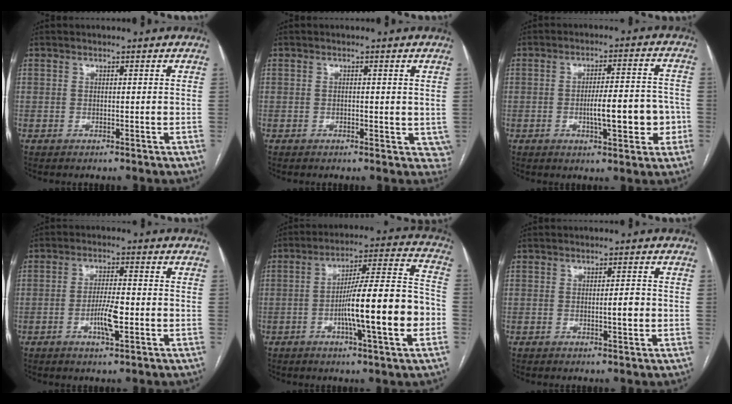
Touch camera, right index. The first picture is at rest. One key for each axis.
{"total": 2.9, "fx": 0.0, "fy": 2.0, "fz": 2.1, "tx": -0.012, "ty": 0.001, "tz": -0.002}
{"total": 9.3, "fx": -2.2, "fy": 2.3, "fz": 8.8, "tx": -0.131, "ty": 0.016, "tz": -0.029}
{"total": 5.4, "fx": -1.7, "fy": 1.0, "fz": 5.0, "tx": -0.095, "ty": -0.001, "tz": -0.029}
{"total": 16.7, "fx": -4.3, "fy": 0.9, "fz": 16.1, "tx": -0.251, "ty": 0.012, "tz": -0.067}
{"total": 2.4, "fx": -0.4, "fy": 0.4, "fz": 2.3, "tx": -0.036, "ty": 0.002, "tz": -0.007}